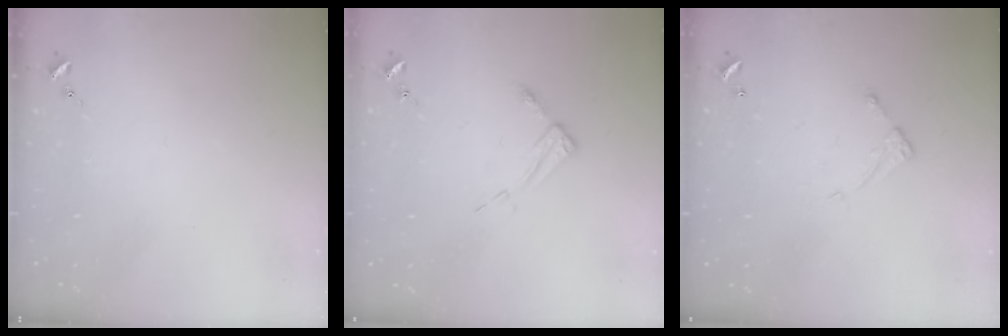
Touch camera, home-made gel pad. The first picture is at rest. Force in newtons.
{"total": 6.5, "press": 6.5, "slide": 0.5}
{"total": 5.0, "press": 5.0, "slide": 0.2}